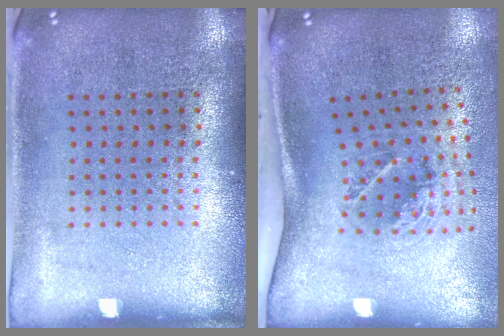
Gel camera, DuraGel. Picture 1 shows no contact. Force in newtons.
{"total": 2.0, "press": 1.3, "slide": 1.6}